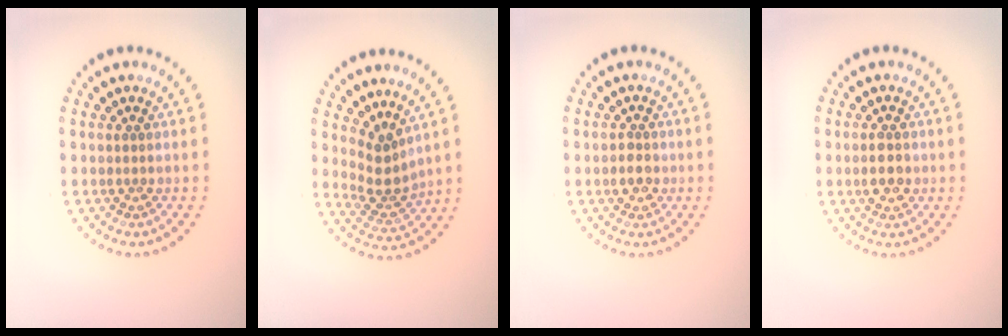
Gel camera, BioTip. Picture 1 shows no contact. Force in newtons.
{"total": 3.0, "press": 2.1, "slide": 2.1}
{"total": 1.6, "press": 1.6, "slide": 0.2}
{"total": 2.1, "press": 2.0, "slide": 0.2}